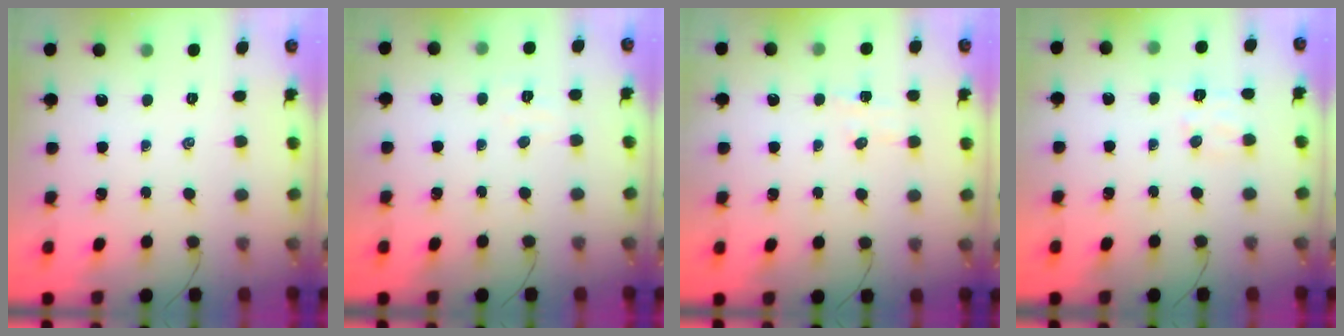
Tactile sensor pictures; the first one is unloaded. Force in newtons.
{"total": 3.2, "press": 3.1, "slide": 0.7}
{"total": 4.5, "press": 4.4, "slide": 1.1}
{"total": 7.0, "press": 6.9, "slide": 1.4}